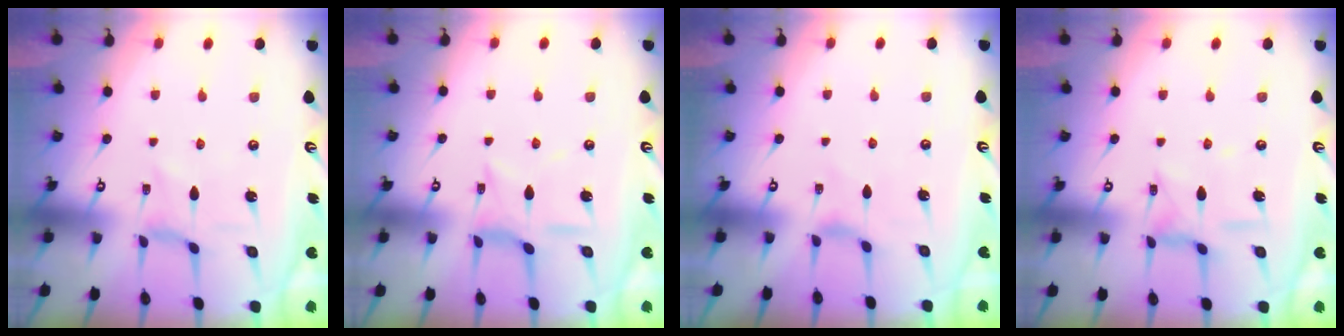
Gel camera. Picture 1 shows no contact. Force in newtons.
{"total": 6.7, "press": 6.6, "slide": 0.7}
{"total": 3.7, "press": 3.7, "slide": 0.5}
{"total": 6.0, "press": 6.0, "slide": 0.5}